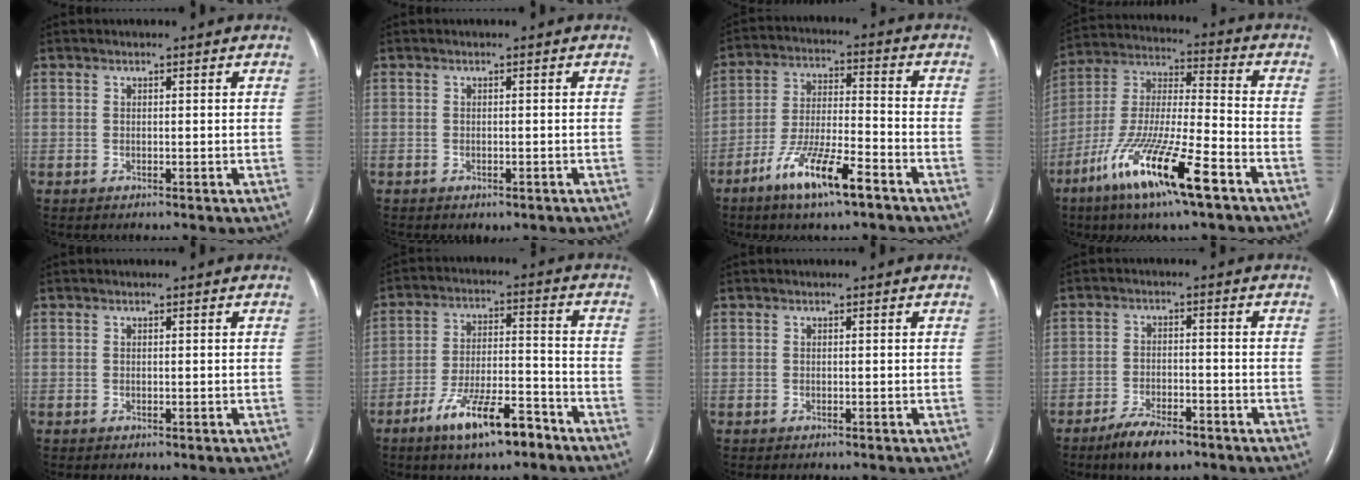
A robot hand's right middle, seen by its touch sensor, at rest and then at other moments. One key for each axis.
{"total": 1.3, "fx": -0.8, "fy": 0.7, "fz": 0.6, "tx": -0.012, "ty": -0.001, "tz": -0.006}
{"total": 11.1, "fx": -6.9, "fy": 1.6, "fz": 8.6, "tx": -0.170, "ty": -0.013, "tz": -0.126}
{"total": 17.1, "fx": -9.5, "fy": 1.7, "fz": 14.2, "tx": -0.300, "ty": -0.037, "tz": -0.175}
{"total": 0.0}
{"total": 10.9, "fx": -7.3, "fy": 2.5, "fz": 7.6, "tx": -0.139, "ty": -0.002, "tz": -0.126}
{"total": 0.6, "fx": -0.5, "fy": 0.2, "fz": 0.3, "tx": -0.008, "ty": -0.001, "tz": -0.007}
{"total": 6.4, "fx": -4.8, "fy": 2.0, "fz": 3.8, "tx": -0.079, "ty": -0.005, "tz": -0.080}